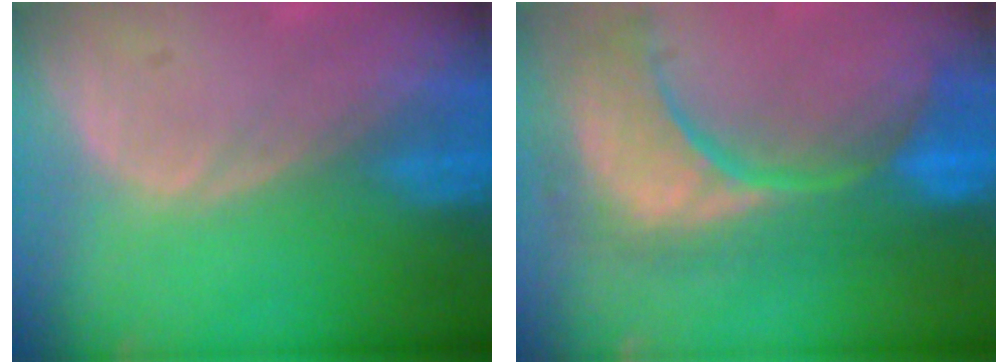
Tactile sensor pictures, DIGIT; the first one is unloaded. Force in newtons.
{"total": 13.2, "press": 11.6, "slide": 6.2}